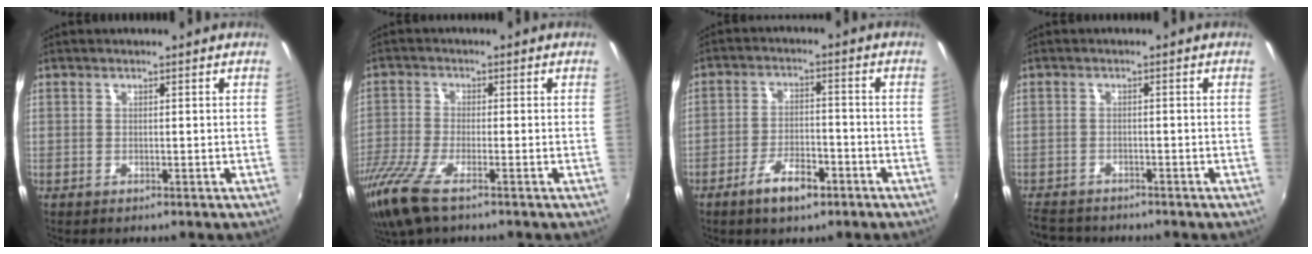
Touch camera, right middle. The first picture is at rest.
{"total": 10.4, "force": [-6.9, 2.4, 7.3], "torque": [-0.176, -0.040, -0.138]}
{"total": 7.1, "force": [-4.5, 2.7, 4.8], "torque": [-0.100, 0.000, -0.072]}
{"total": 6.0, "force": [-5.5, 1.9, 1.3], "torque": [-0.049, -0.010, -0.094]}